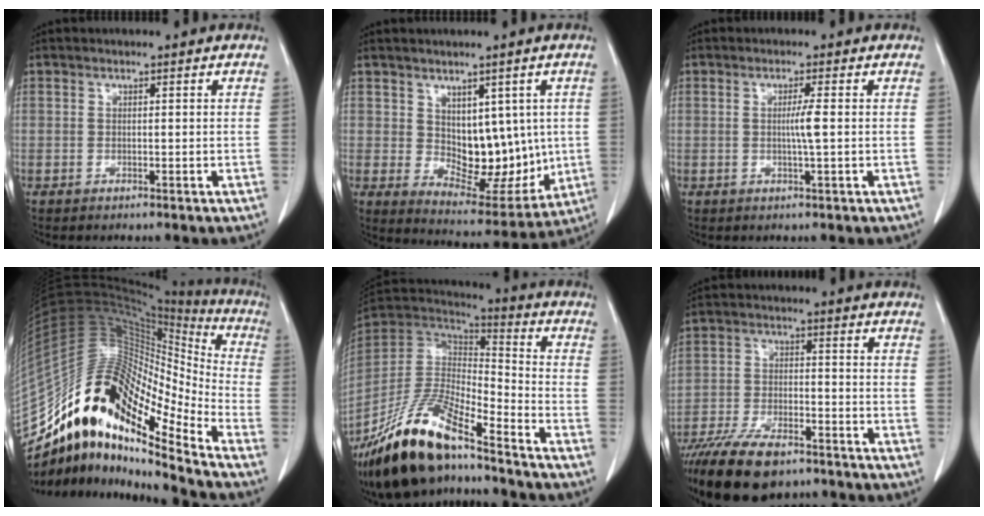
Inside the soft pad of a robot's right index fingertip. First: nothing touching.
{"total": 11.0, "force": [1.3, 6.6, 8.8], "torque": [-0.108, -0.001, 0.047]}
{"total": 2.5, "force": [0.0, -0.5, 2.5], "torque": [-0.046, -0.002, -0.002]}
{"total": 19.2, "force": [-14.4, 3.9, 12.1], "torque": [-0.207, 0.064, -0.258]}
{"total": 20.0, "force": [-14.8, 4.6, 12.7], "torque": [-0.274, -0.025, -0.279]}
{"total": 15.2, "force": [-11.6, 4.9, 8.5], "torque": [-0.168, -0.026, -0.196]}